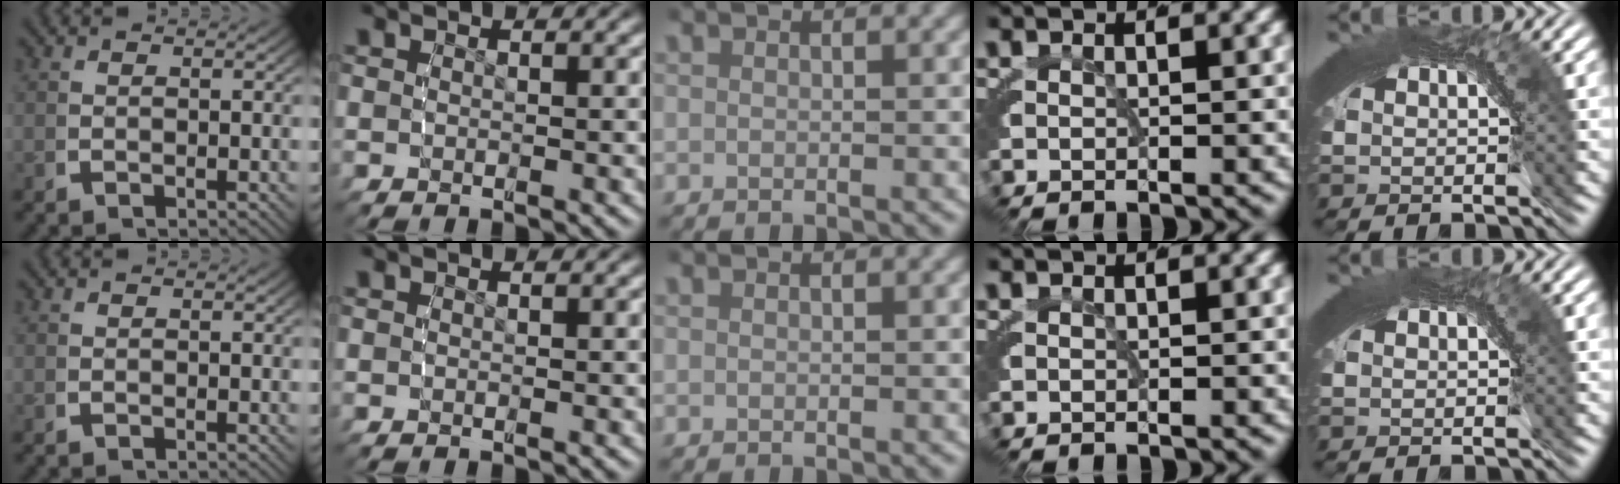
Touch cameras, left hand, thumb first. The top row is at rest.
{"little": {"total": 0.7, "force": [0.2, 0.3, 0.6], "torque": [-0.006, 0.001, 0.002]}}